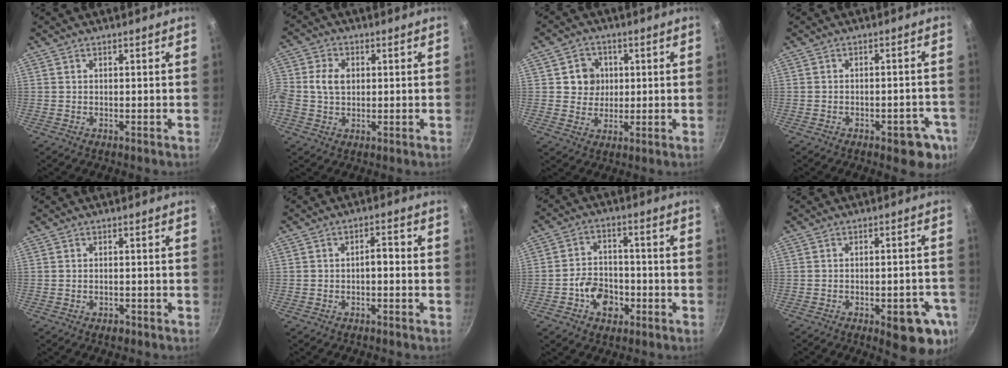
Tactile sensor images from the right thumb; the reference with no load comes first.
{"total": 6.1, "force": [0.5, 4.7, 4.0], "torque": [-0.065, 0.010, 0.001]}
{"total": 6.1, "force": [1.1, 5.7, 1.9], "torque": [0.007, -0.002, 0.015]}
{"total": 7.9, "force": [-3.5, 3.7, 5.9], "torque": [-0.036, 0.020, -0.036]}
{"total": 1.6, "force": [-1.0, 0.9, 0.9], "torque": [-0.016, 0.008, -0.013]}
{"total": 2.8, "force": [-1.0, 1.4, 2.3], "torque": [-0.029, 0.022, -0.016]}
{"total": 8.3, "force": [-3.3, 6.1, 4.6], "torque": [-0.054, 0.030, -0.060]}
{"total": 11.6, "force": [-4.7, 4.5, 9.6], "torque": [-0.080, 0.017, -0.055]}